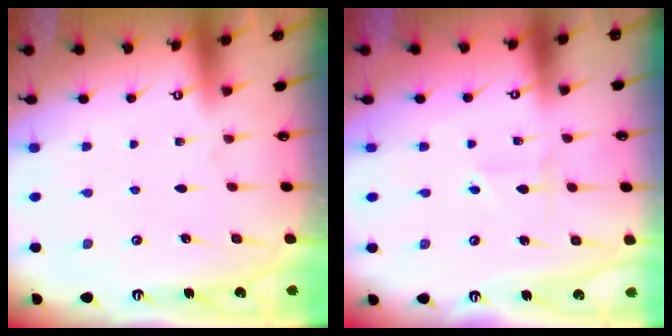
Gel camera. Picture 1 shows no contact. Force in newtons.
{"total": 1.5, "press": 1.5, "slide": 0.2}